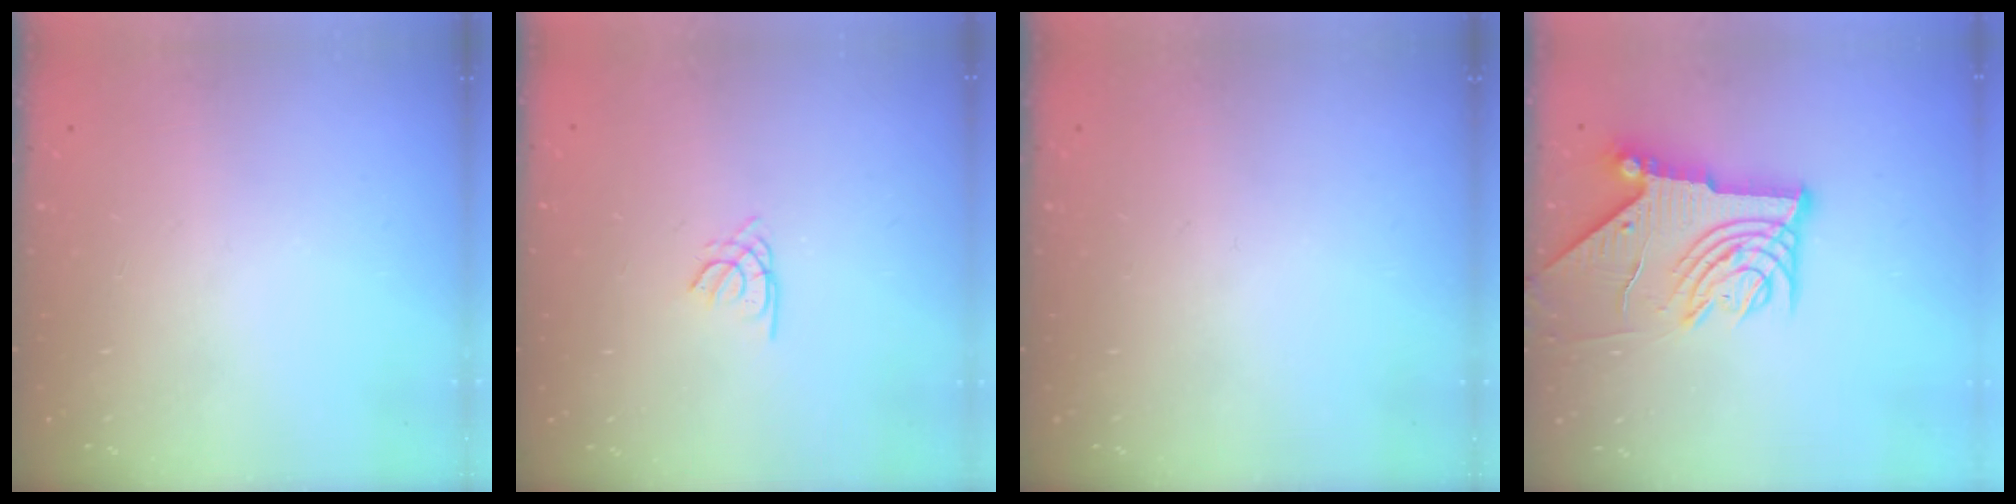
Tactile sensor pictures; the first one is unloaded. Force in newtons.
{"total": 1.2, "press": 1.1, "slide": 0.3}
{"total": 0.0}
{"total": 12.2, "press": 12.1, "slide": 1.3}